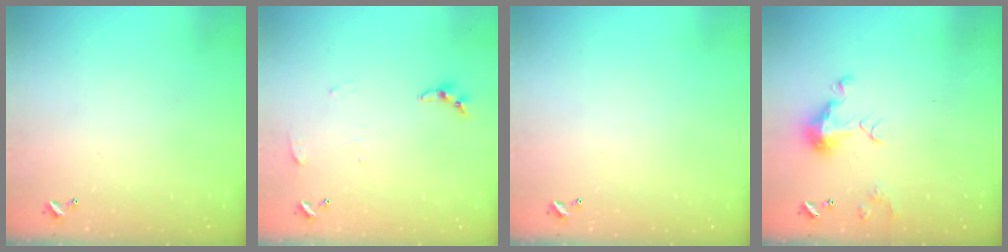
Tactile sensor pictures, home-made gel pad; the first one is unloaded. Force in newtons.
{"total": 4.6, "press": 4.6, "slide": 0.5}
{"total": 0.0}
{"total": 7.3, "press": 7.3, "slide": 1.0}